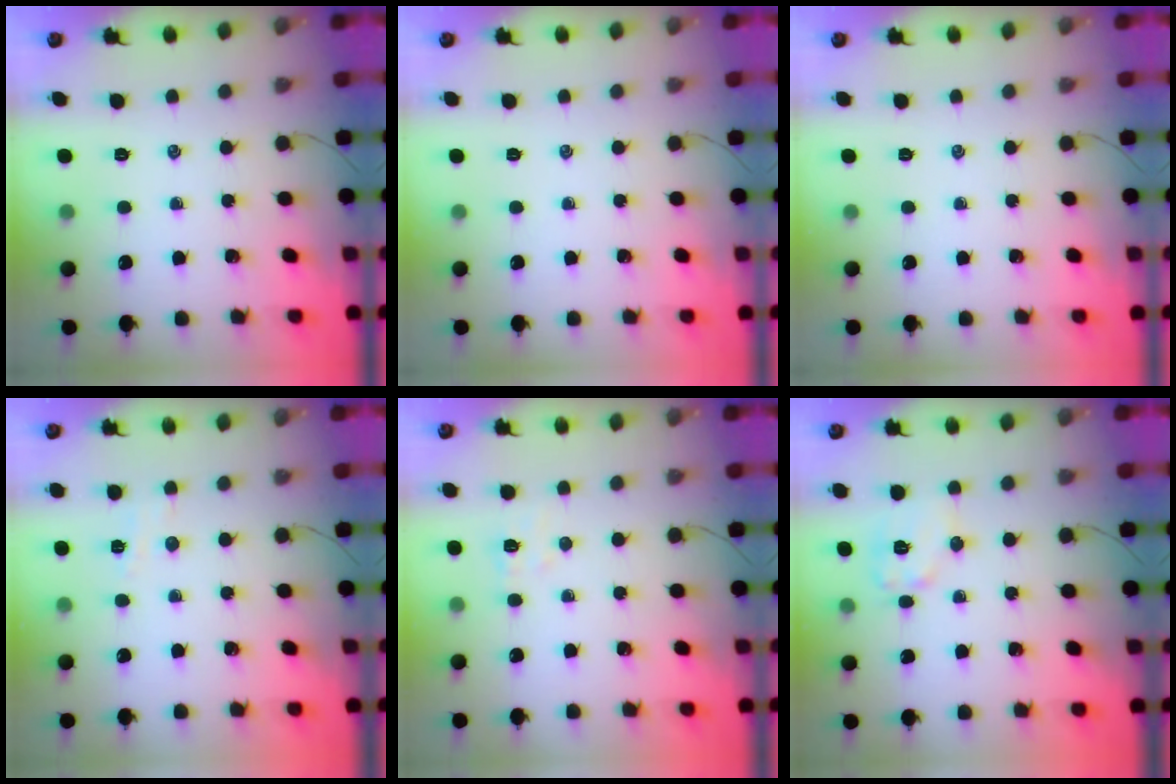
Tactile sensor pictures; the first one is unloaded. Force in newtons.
{"total": 0.0}
{"total": 0.0}
{"total": 3.4, "press": 3.3, "slide": 1.1}
{"total": 4.2, "press": 4.0, "slide": 1.2}
{"total": 8.5, "press": 8.5, "slide": 0.1}